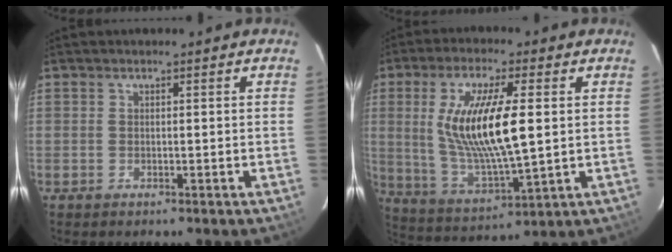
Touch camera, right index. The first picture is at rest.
{"total": 16.2, "force": [2.2, 4.2, 15.5], "torque": [-0.300, -0.009, 0.054]}